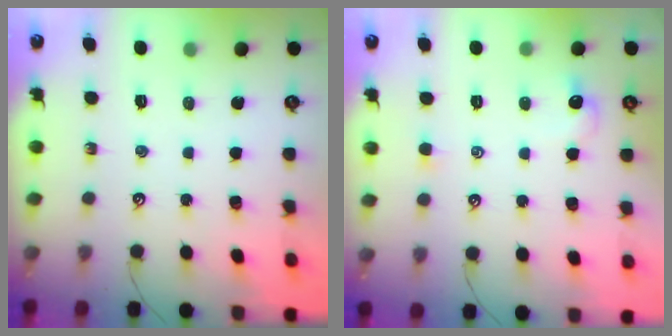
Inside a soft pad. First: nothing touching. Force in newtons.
{"total": 0.6, "press": 0.1, "slide": 0.6}